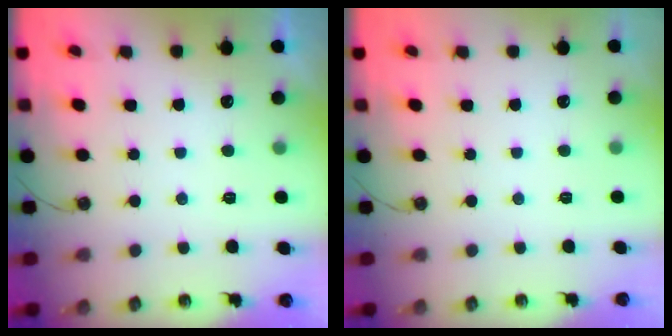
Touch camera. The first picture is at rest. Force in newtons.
{"total": 0.0}